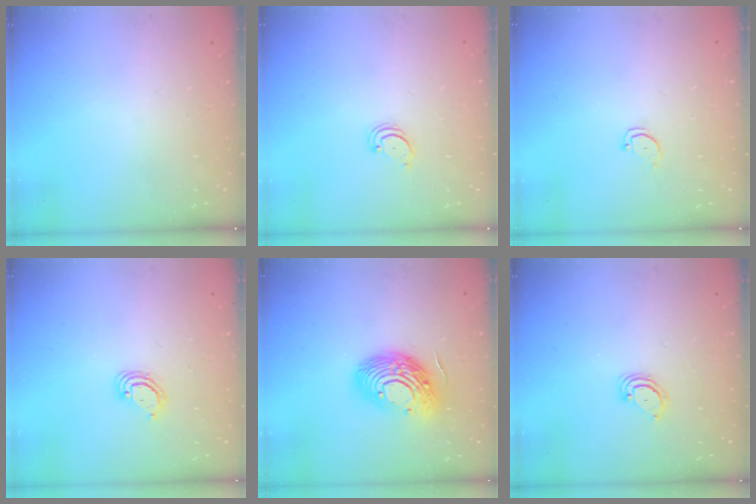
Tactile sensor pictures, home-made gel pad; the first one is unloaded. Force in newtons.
{"total": 2.2, "press": 2.2, "slide": 0.2}
{"total": 2.0, "press": 2.0, "slide": 0.2}
{"total": 3.2, "press": 3.2, "slide": 0.2}
{"total": 16.1, "press": 16.1, "slide": 1.3}
{"total": 3.5, "press": 3.5, "slide": 0.2}